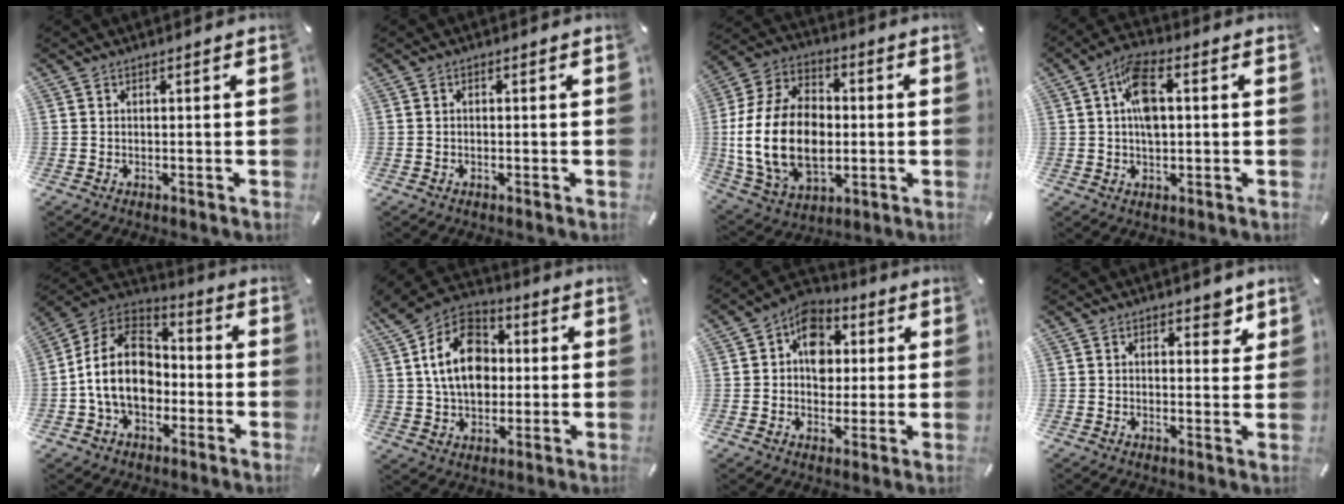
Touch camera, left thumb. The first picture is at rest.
{"total": 0.5, "force": [-0.2, 0.3, 0.4], "torque": [-0.008, 0.000, -0.004]}
{"total": 21.7, "force": [-2.2, 15.5, 15.0], "torque": [-0.319, 0.004, -0.034]}
{"total": 8.2, "force": [1.1, 4.5, 6.8], "torque": [-0.121, 0.007, 0.017]}
{"total": 16.0, "force": [-3.1, 12.3, 9.8], "torque": [-0.213, 0.029, -0.059]}
{"total": 16.2, "force": [1.8, 12.2, 10.5], "torque": [-0.206, 0.008, 0.028]}
{"total": 9.8, "force": [1.6, 8.1, 5.2], "torque": [-0.076, -0.001, 0.027]}
{"total": 4.2, "force": [2.7, 2.4, 2.2], "torque": [-0.010, -0.013, 0.039]}